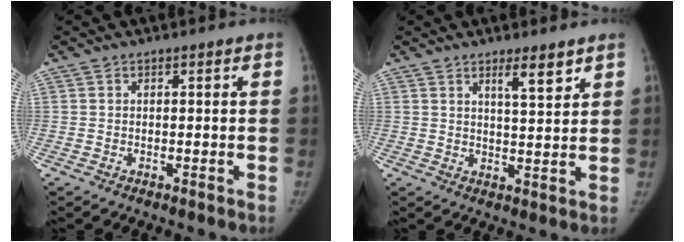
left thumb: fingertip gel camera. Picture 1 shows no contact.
{"total": 4.9, "force": [3.2, 1.0, 3.5], "torque": [-0.048, -0.026, 0.053]}